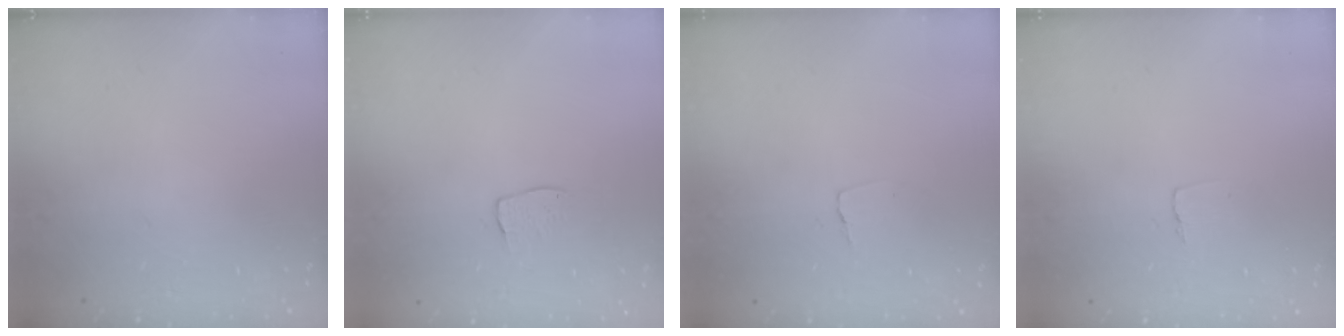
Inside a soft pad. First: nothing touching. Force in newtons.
{"total": 5.0, "press": 5.0, "slide": 0.3}
{"total": 2.6, "press": 2.6, "slide": 0.2}
{"total": 3.1, "press": 3.1, "slide": 0.3}